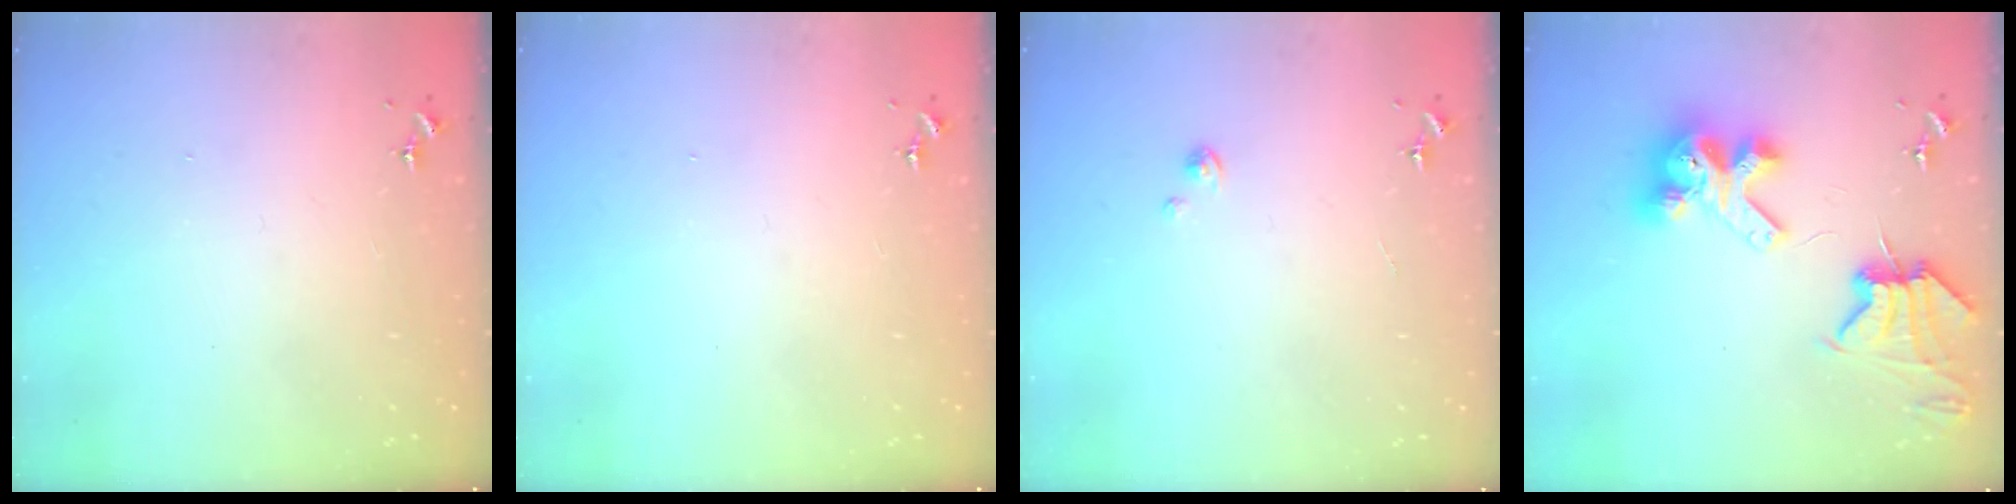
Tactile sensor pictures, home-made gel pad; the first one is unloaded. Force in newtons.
{"total": 0.0}
{"total": 1.0, "press": 1.0, "slide": 0.1}
{"total": 11.2, "press": 11.1, "slide": 1.4}